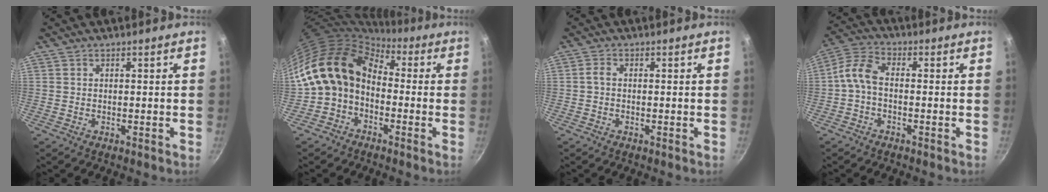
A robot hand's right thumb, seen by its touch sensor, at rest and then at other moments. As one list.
[{"total": 13.1, "force": [-1.2, 10.2, 8.1], "torque": [-0.120, 0.046, -0.041]}, {"total": 1.6, "force": [-0.1, 0.7, 1.4], "torque": [-0.039, 0.007, -0.007]}, {"total": 5.8, "force": [-1.3, 3.3, 4.5], "torque": [-0.102, 0.030, -0.040]}]